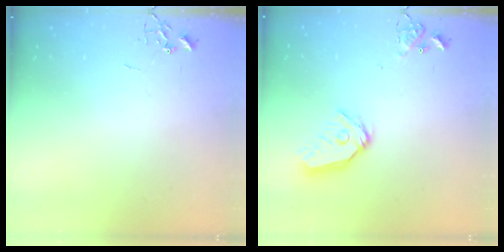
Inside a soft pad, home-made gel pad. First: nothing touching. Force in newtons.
{"total": 13.7, "press": 13.6, "slide": 1.7}